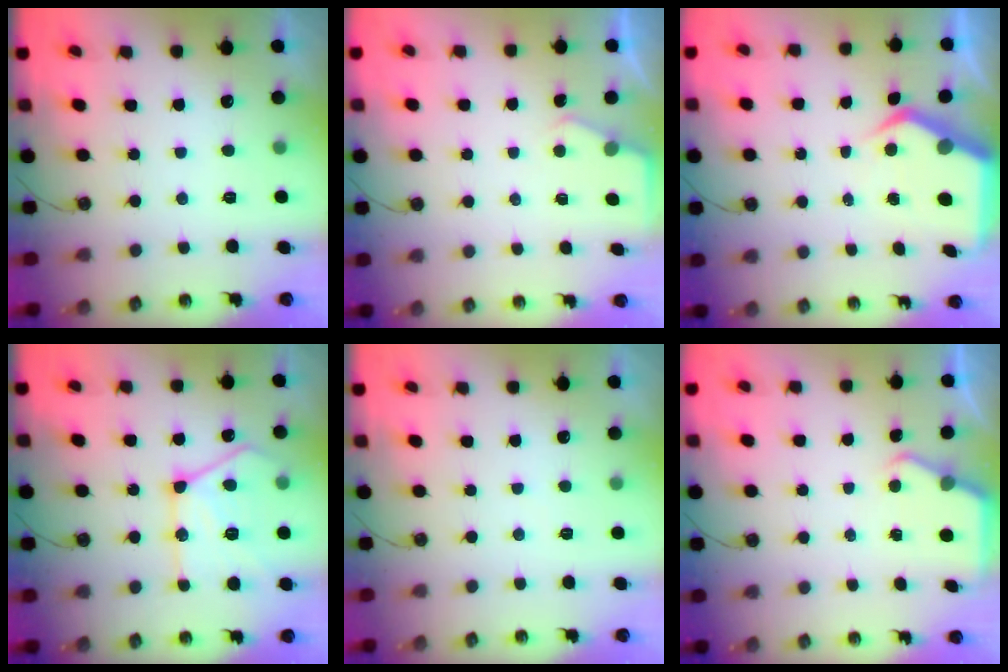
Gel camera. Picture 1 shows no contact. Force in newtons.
{"total": 2.6, "press": 2.6, "slide": 0.4}
{"total": 7.1, "press": 7.1, "slide": 0.9}
{"total": 18.2, "press": 18.1, "slide": 1.9}
{"total": 1.8, "press": 1.8, "slide": 0.4}
{"total": 2.8, "press": 2.8, "slide": 0.0}